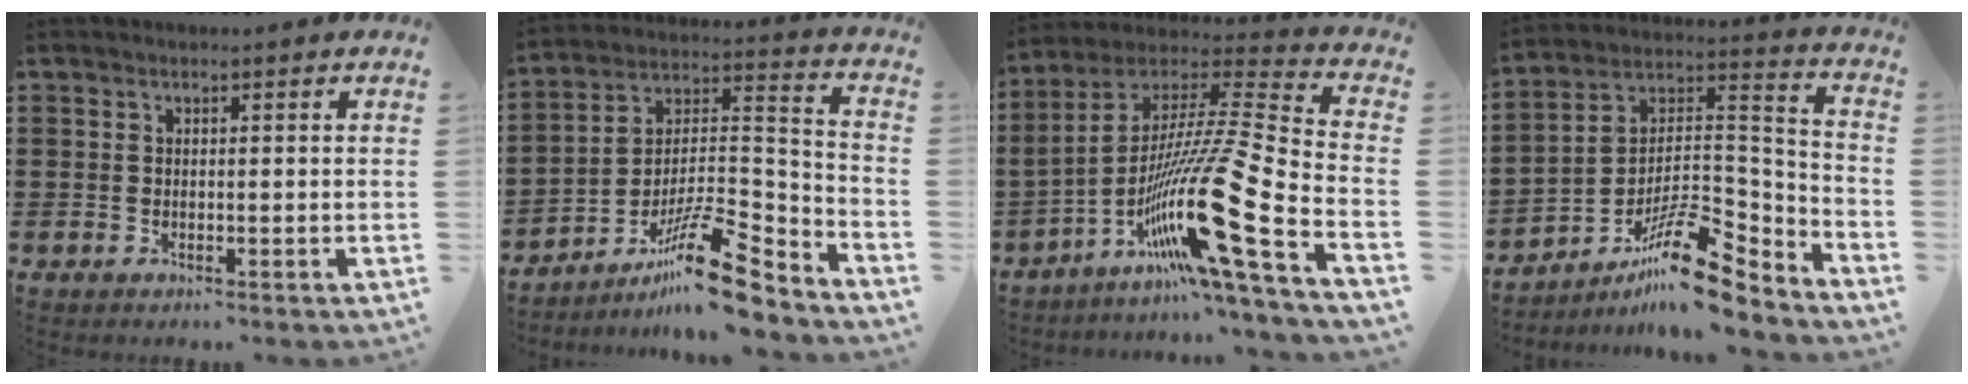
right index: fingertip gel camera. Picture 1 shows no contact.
{"total": 14.2, "force": [-10.2, 3.0, 9.5], "torque": [-0.151, 0.037, -0.183]}
{"total": 19.8, "force": [-8.2, 0.9, 18.0], "torque": [-0.348, -0.023, -0.157]}
{"total": 13.8, "force": [-9.6, 4.3, 9.0], "torque": [-0.146, 0.027, -0.179]}